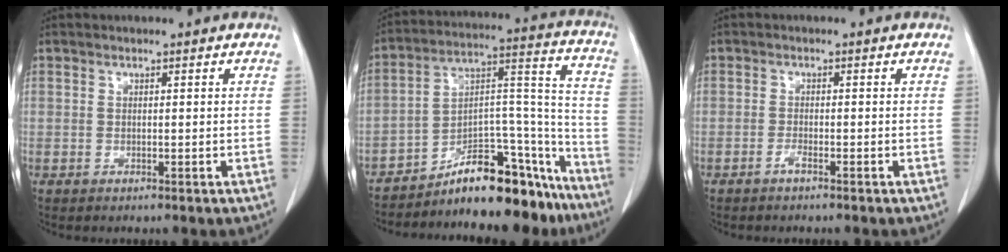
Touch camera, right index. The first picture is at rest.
{"total": 17.7, "force": [-15.0, 5.4, 7.6], "torque": [-0.075, 0.078, -0.231]}
{"total": 1.1, "force": [-0.9, 0.0, 0.6], "torque": [-0.014, 0.001, -0.018]}